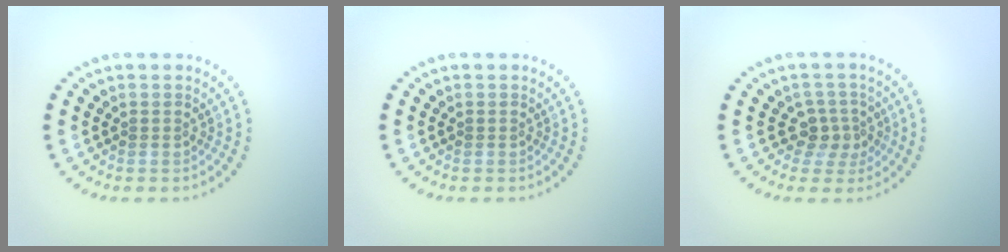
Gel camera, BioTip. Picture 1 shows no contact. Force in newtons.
{"total": 0.0}
{"total": 2.5, "press": 2.0, "slide": 1.6}